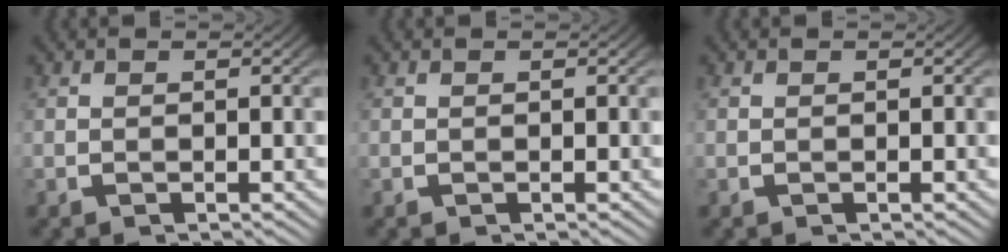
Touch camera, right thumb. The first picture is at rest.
{"total": 0.0}
{"total": 0.0}